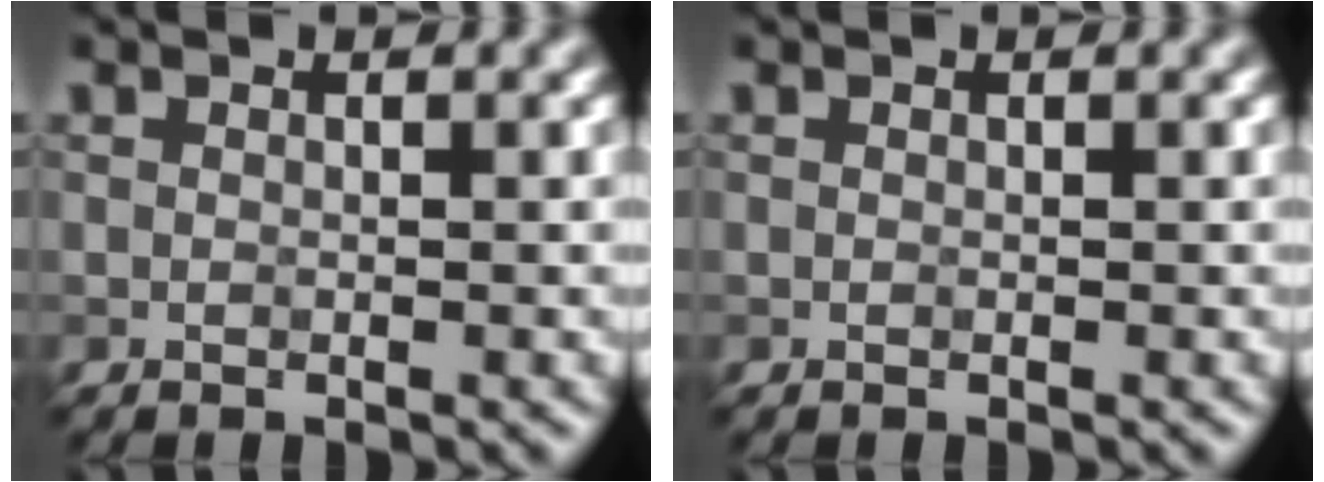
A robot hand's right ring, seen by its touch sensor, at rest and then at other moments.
{"total": 0.0}